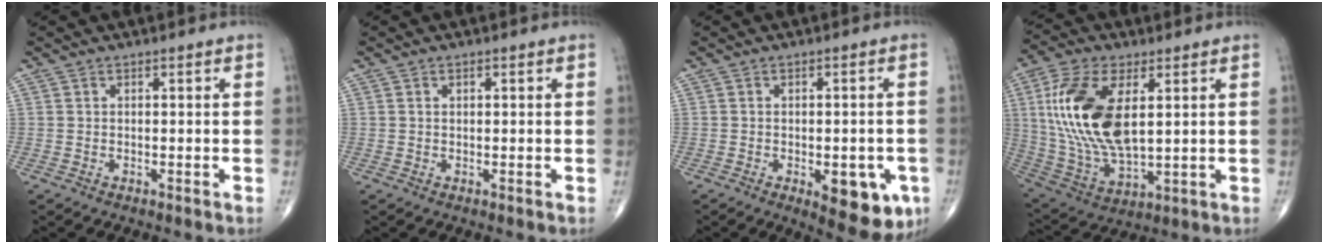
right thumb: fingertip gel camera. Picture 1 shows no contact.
{"total": 0.6, "force": [0.2, 0.4, 0.4], "torque": [-0.007, -0.001, 0.004]}
{"total": 10.8, "force": [-3.9, 4.7, 8.9], "torque": [-0.087, 0.001, -0.039]}
{"total": 19.5, "force": [4.1, 9.7, 16.5], "torque": [-0.340, -0.019, 0.082]}